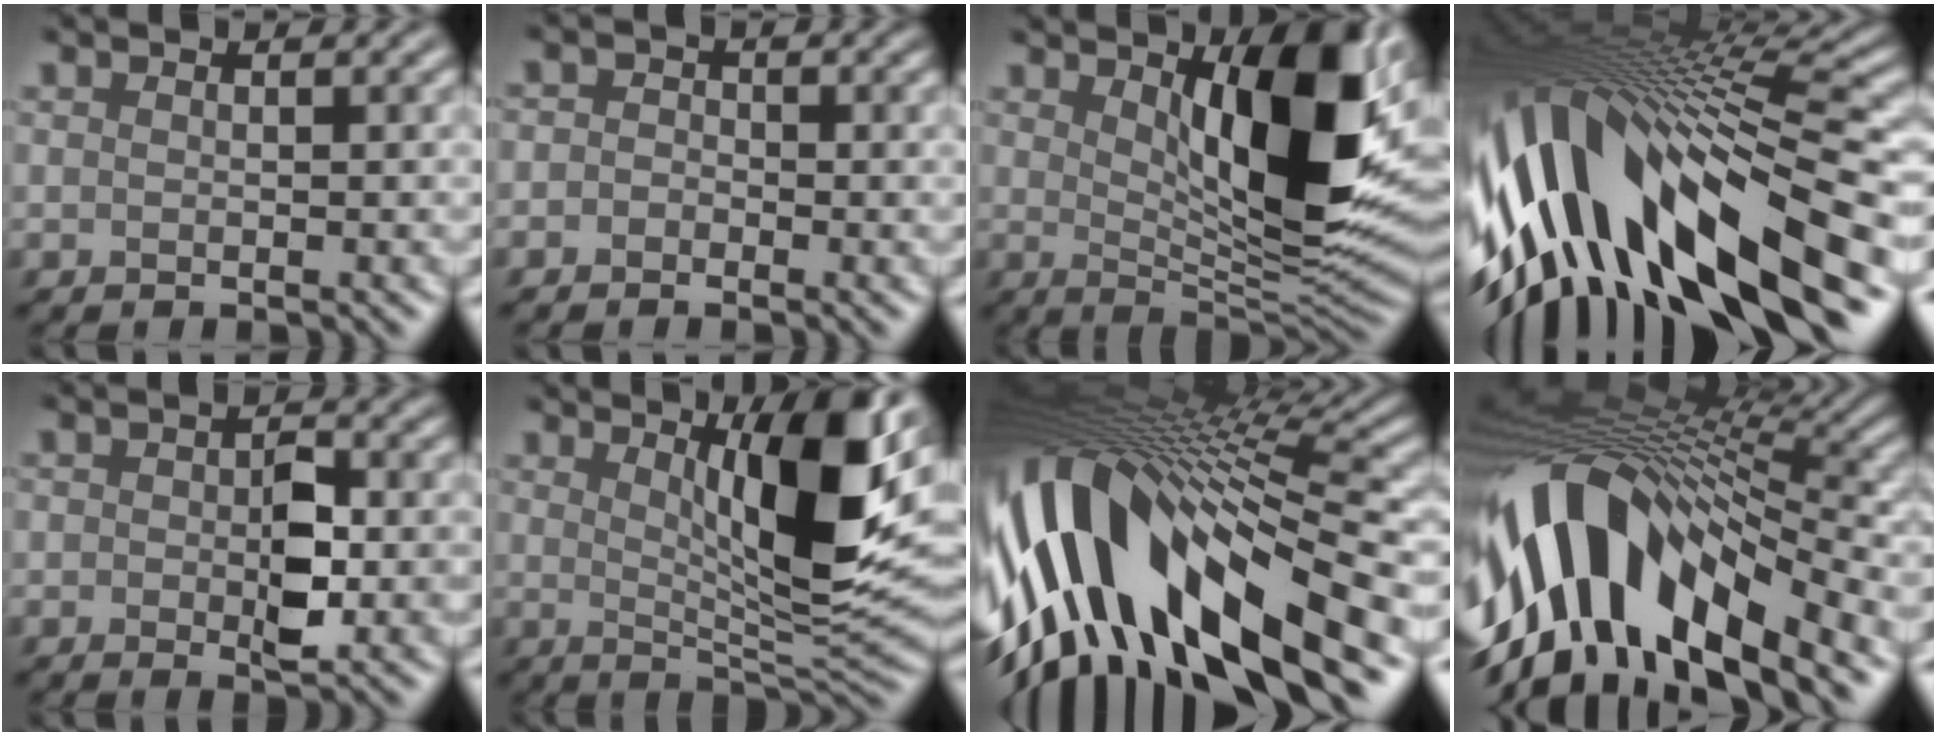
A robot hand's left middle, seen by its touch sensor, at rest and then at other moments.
{"total": 1.3, "force": [-1.1, 0.2, -0.6], "torque": [0.002, -0.002, -0.009]}
{"total": 9.9, "force": [2.4, 2.6, 9.3], "torque": [-0.149, -0.013, 0.062]}
{"total": 14.7, "force": [-5.5, 5.4, 12.6], "torque": [-0.239, 0.013, -0.073]}
{"total": 3.2, "force": [-1.0, 1.2, 2.8], "torque": [-0.060, -0.006, 0.002]}
{"total": 8.3, "force": [1.9, 1.1, 8.0], "torque": [-0.130, -0.015, 0.057]}
{"total": 14.7, "force": [-3.8, 5.3, 13.1], "torque": [-0.248, 0.028, -0.045]}
{"total": 14.0, "force": [-3.3, 6.5, 11.9], "torque": [-0.229, 0.008, -0.033]}